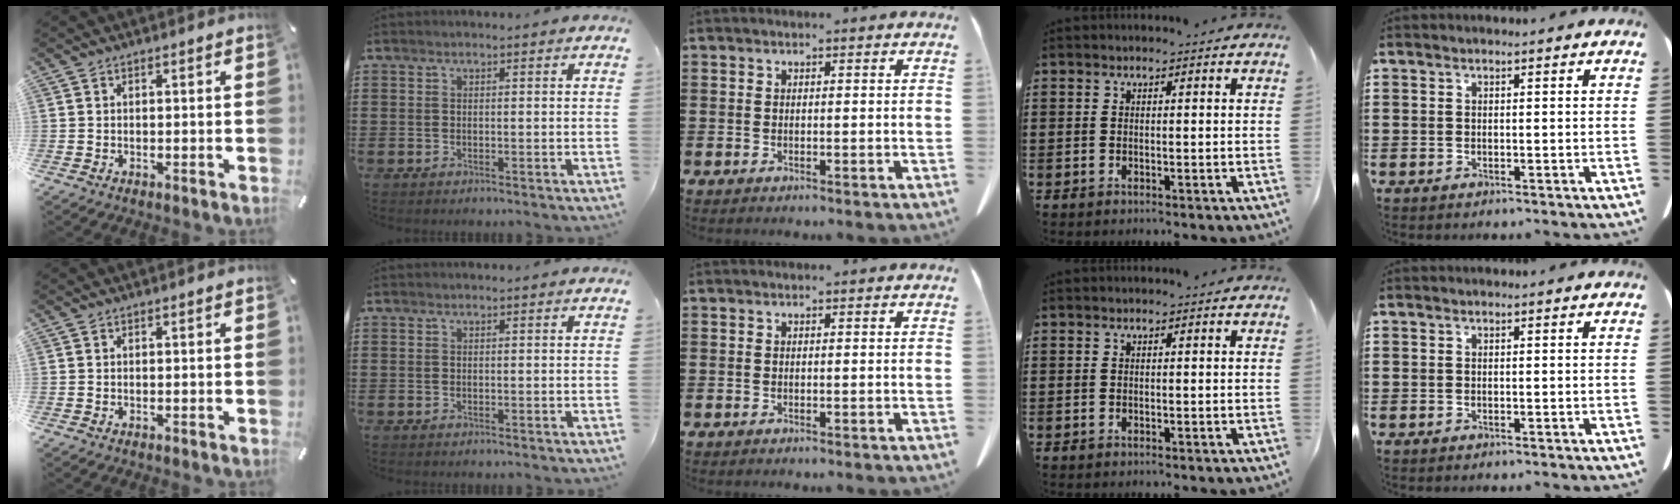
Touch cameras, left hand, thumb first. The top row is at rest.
{}